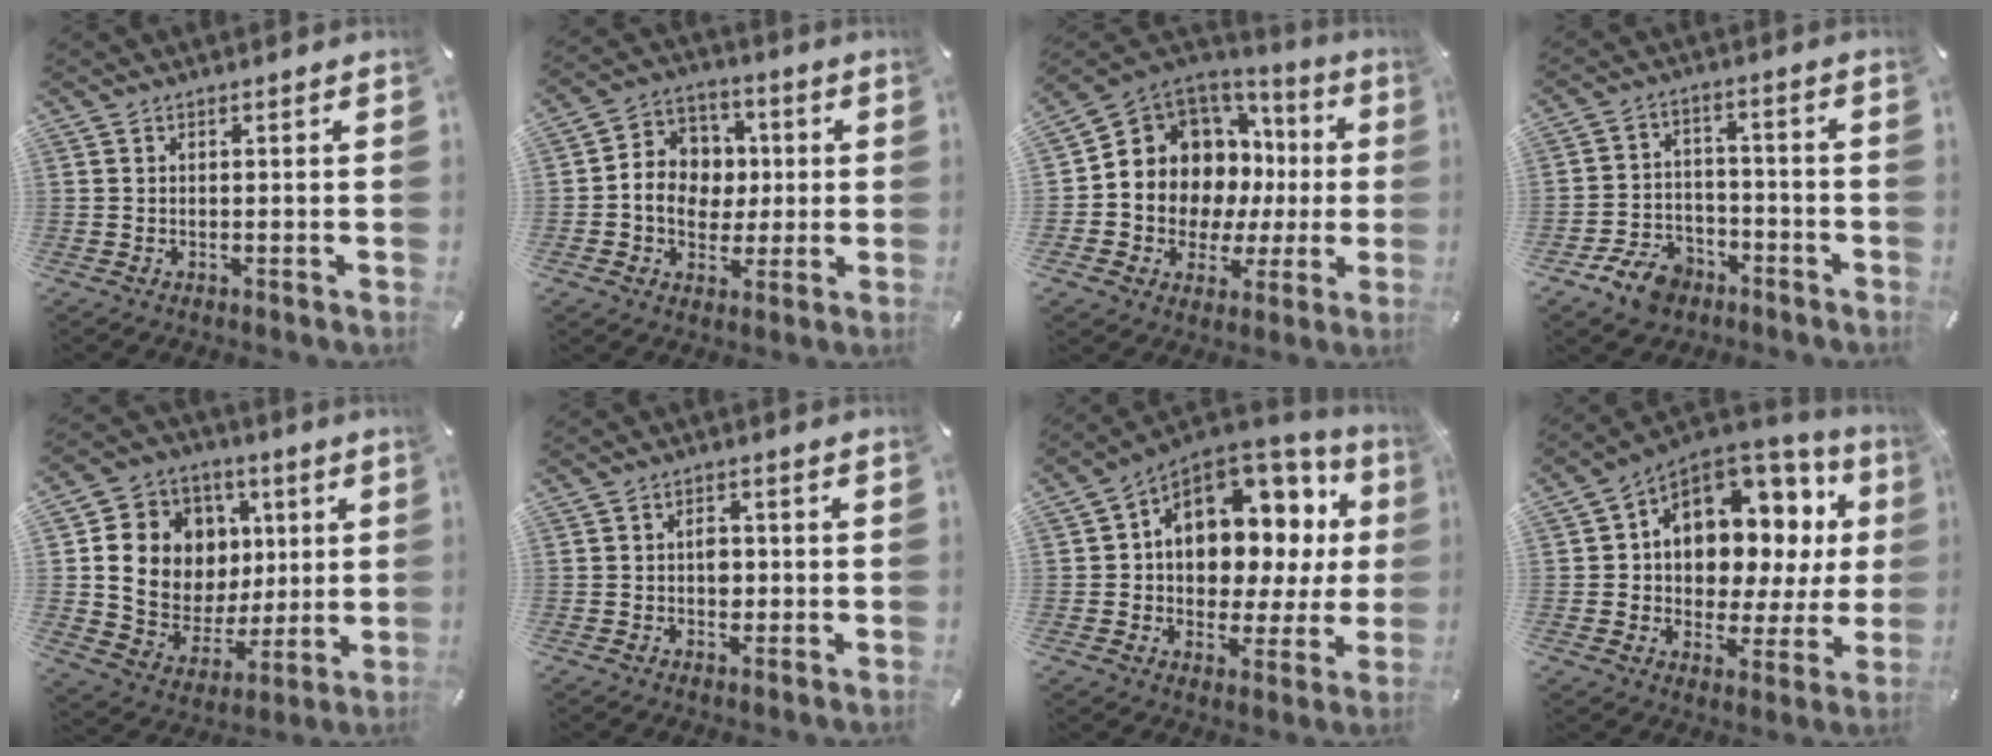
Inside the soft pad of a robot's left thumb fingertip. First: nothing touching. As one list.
[{"total": 10.0, "force": [-0.8, 9.1, 3.9], "torque": [-0.071, 0.014, -0.011]}, {"total": 10.4, "force": [3.0, 9.5, 3.1], "torque": [-0.058, -0.063, 0.068]}, {"total": 9.4, "force": [-6.1, 6.2, 3.5], "torque": [-0.067, 0.046, -0.109]}, {"total": 14.2, "force": [2.9, 13.1, 4.9], "torque": [-0.077, -0.014, 0.069]}, {"total": 3.5, "force": [-0.3, 2.7, 2.2], "torque": [-0.019, -0.004, -0.013]}, {"total": 13.0, "force": [5.7, 9.4, 6.9], "torque": [-0.100, -0.055, 0.102]}, {"total": 12.5, "force": [5.7, 9.2, 6.4], "torque": [-0.092, -0.061, 0.102]}]